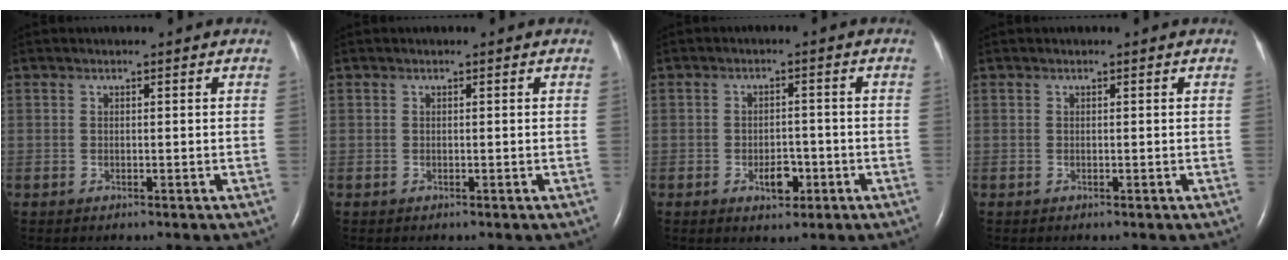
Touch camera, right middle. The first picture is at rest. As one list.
[{"total": 0.0}, {"total": 3.8, "force": [-1.7, 2.1, 2.7], "torque": [-0.041, 0.004, -0.020]}, {"total": 0.0}]